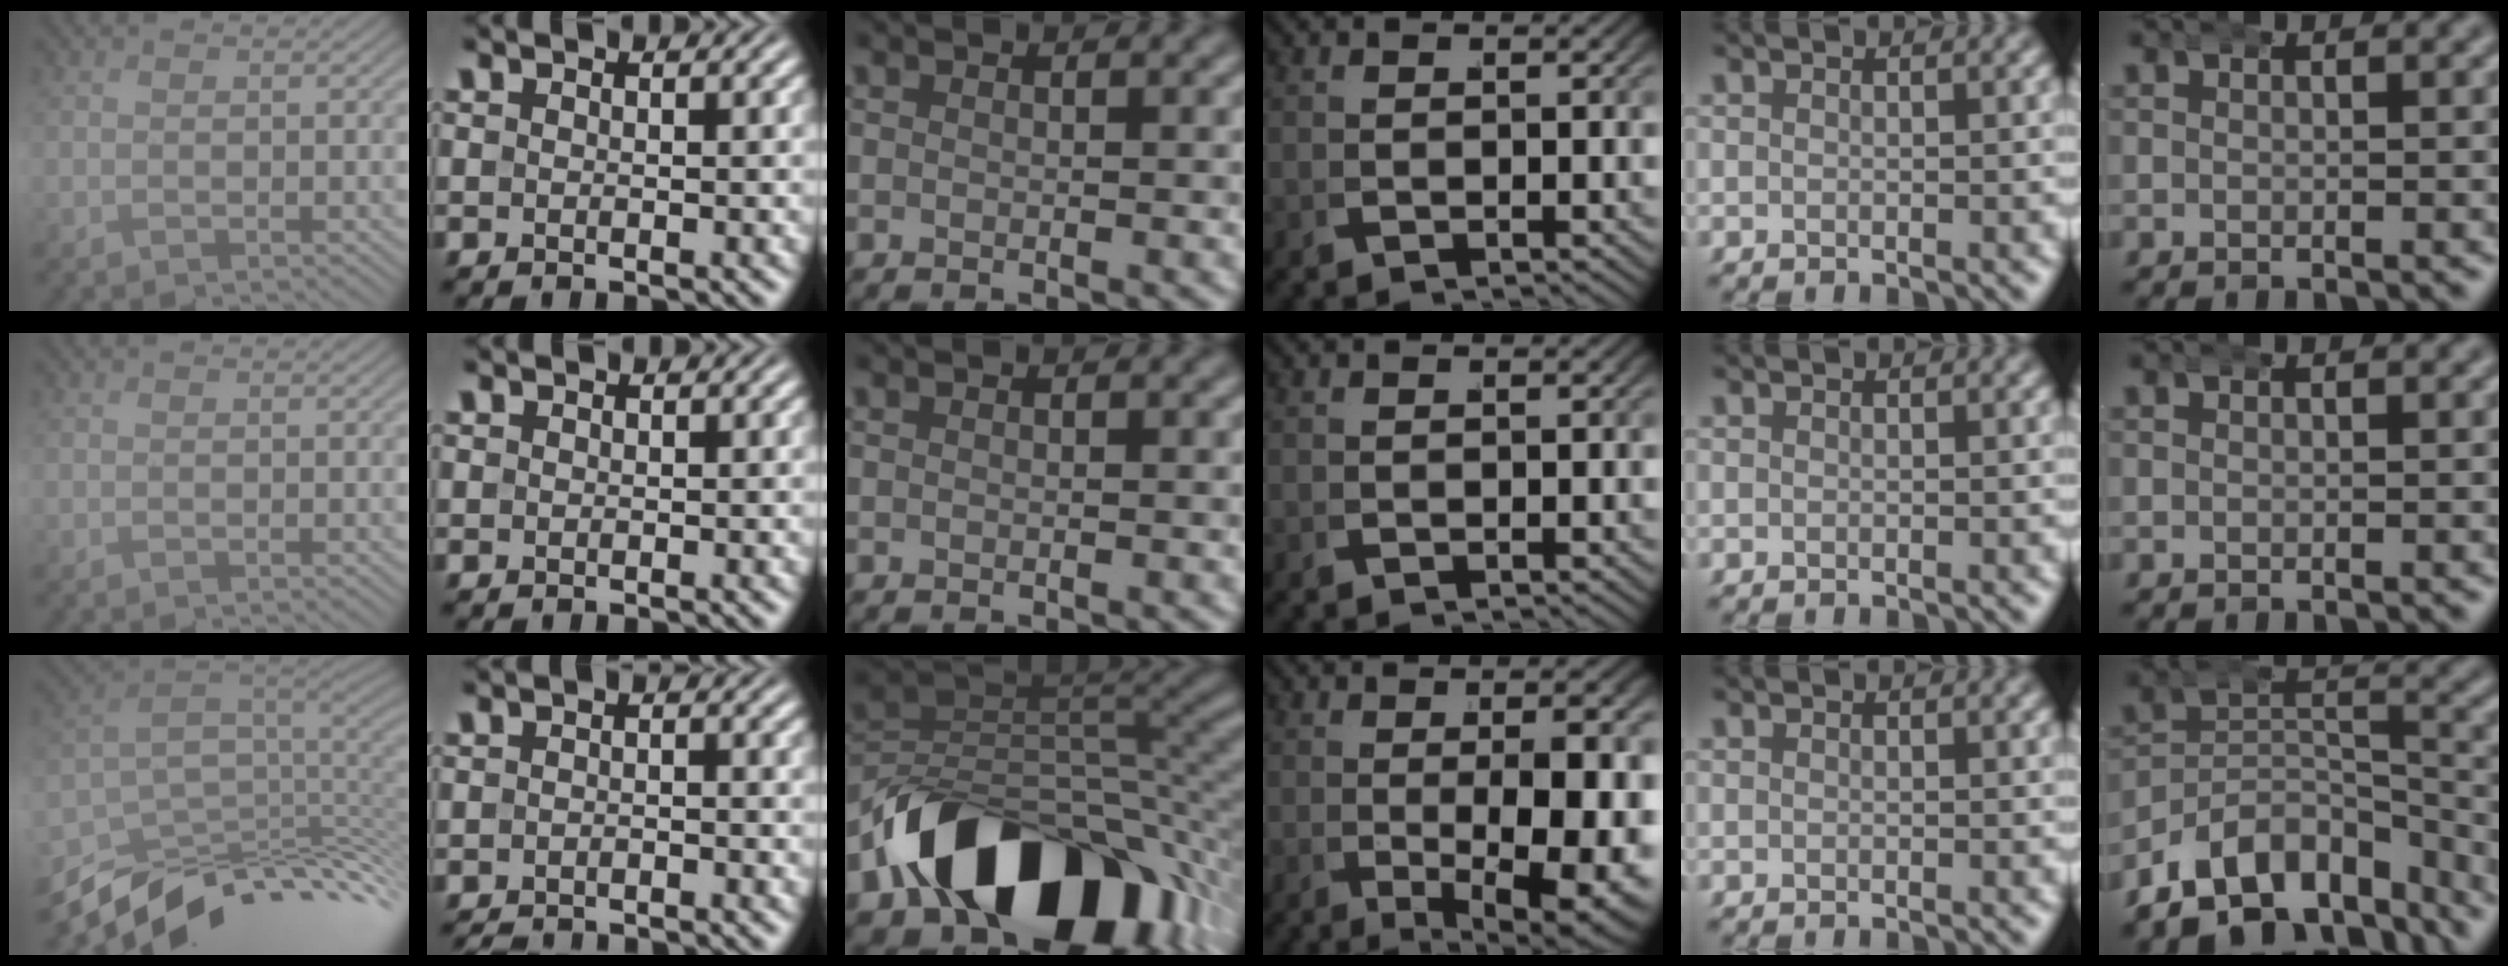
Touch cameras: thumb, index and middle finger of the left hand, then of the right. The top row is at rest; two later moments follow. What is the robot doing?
{"motion": "wrap", "object": "arm wrap"}